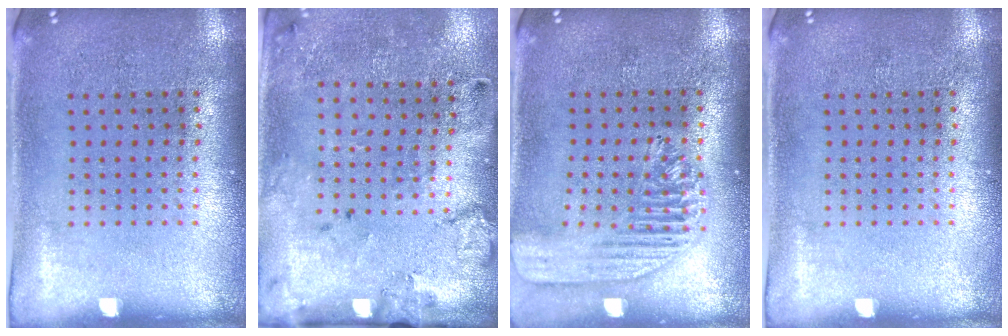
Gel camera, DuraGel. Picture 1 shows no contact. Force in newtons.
{"total": 2.1, "press": 1.4, "slide": 1.6}
{"total": 1.8, "press": 1.6, "slide": 0.7}
{"total": 0.0}